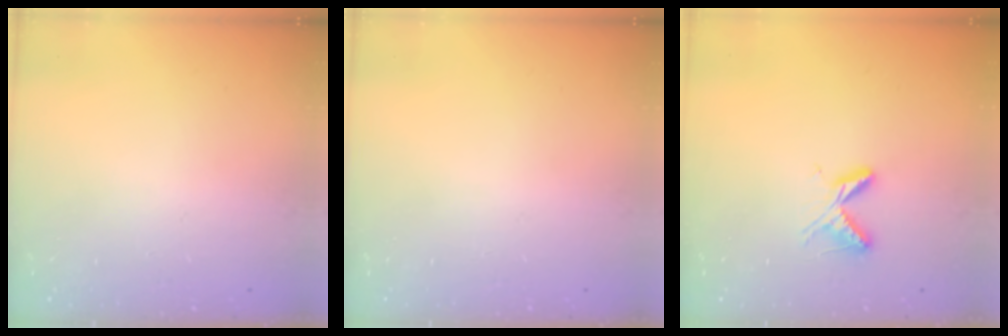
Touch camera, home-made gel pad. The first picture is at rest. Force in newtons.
{"total": 0.0}
{"total": 6.1, "press": 6.0, "slide": 0.6}